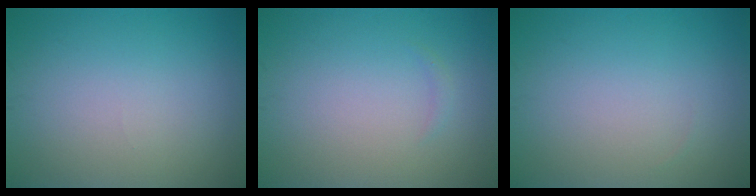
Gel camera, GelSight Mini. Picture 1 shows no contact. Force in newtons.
{"total": 0.5, "press": 0.5, "slide": 0.1}
{"total": 0.0}